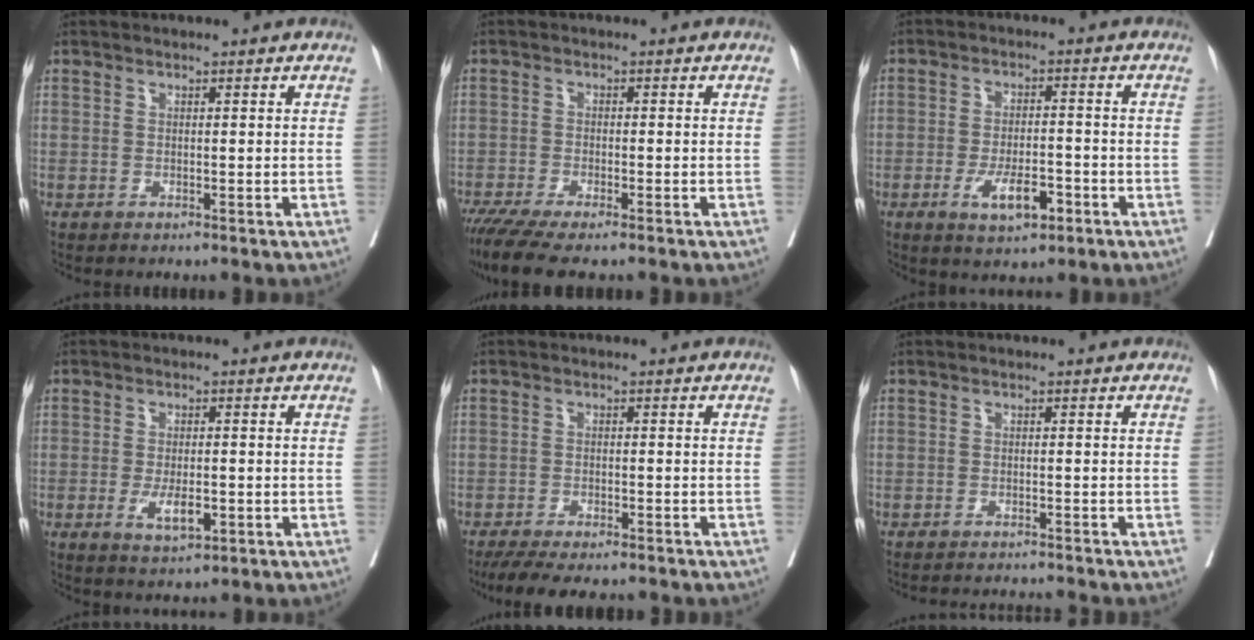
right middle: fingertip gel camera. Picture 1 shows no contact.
{"total": 7.4, "force": [-6.0, 0.5, 4.3], "torque": [-0.065, -0.016, -0.102]}
{"total": 6.4, "force": [-3.0, 2.1, 5.2], "torque": [-0.089, -0.002, -0.045]}
{"total": 4.5, "force": [-1.5, 1.6, 4.0], "torque": [-0.071, -0.004, -0.018]}
{"total": 10.8, "force": [-9.3, 2.1, 5.1], "torque": [-0.071, -0.011, -0.134]}
{"total": 7.5, "force": [-7.3, -0.5, 1.7], "torque": [-0.011, -0.006, -0.097]}